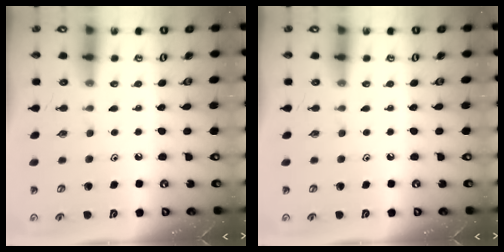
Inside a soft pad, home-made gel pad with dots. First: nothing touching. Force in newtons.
{"total": 0.0}